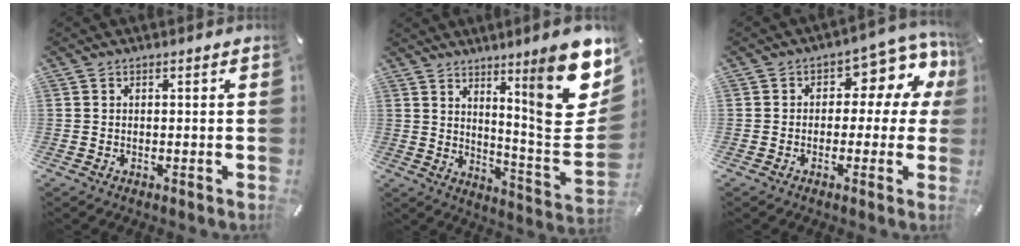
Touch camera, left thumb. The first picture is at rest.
{"total": 21.3, "force": [10.3, 4.7, 18.0], "torque": [-0.247, -0.086, 0.159]}
{"total": 9.5, "force": [2.8, 5.8, 7.0], "torque": [-0.081, -0.023, 0.045]}